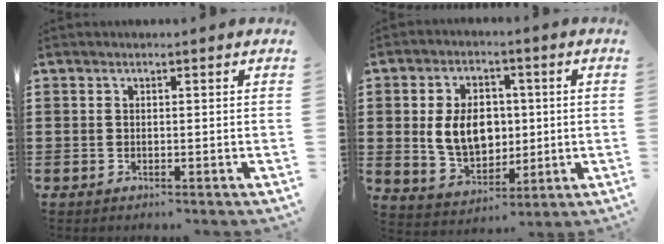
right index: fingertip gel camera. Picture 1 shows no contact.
{"total": 8.7, "force": [0.6, 6.2, 6.0], "torque": [-0.122, 0.010, 0.007]}